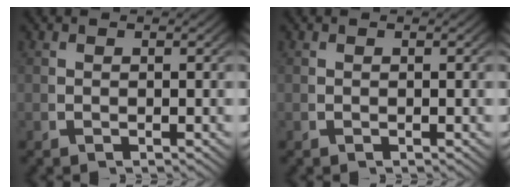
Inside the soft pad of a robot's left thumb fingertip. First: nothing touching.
{"total": 0.0}